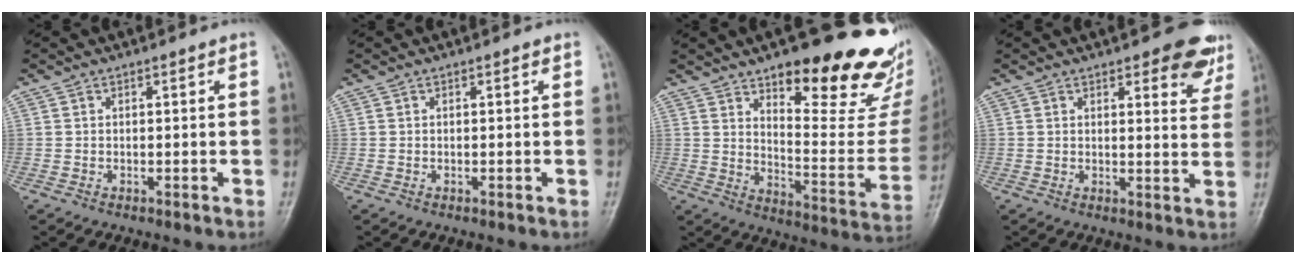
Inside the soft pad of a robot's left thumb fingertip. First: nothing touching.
{"total": 0.0}
{"total": 25.0, "force": [17.0, 7.9, 16.5], "torque": [-0.170, -0.110, 0.236]}
{"total": 8.1, "force": [5.2, 3.3, 5.2], "torque": [-0.027, -0.027, 0.055]}